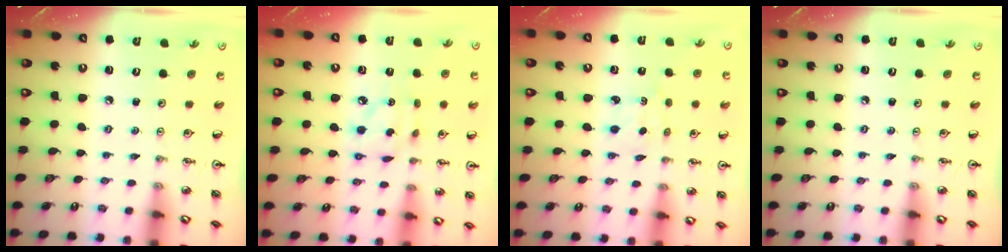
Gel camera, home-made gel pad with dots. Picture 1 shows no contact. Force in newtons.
{"total": 7.5, "press": 7.5, "slide": 0.2}
{"total": 2.5, "press": 2.5, "slide": 0.3}
{"total": 0.0}